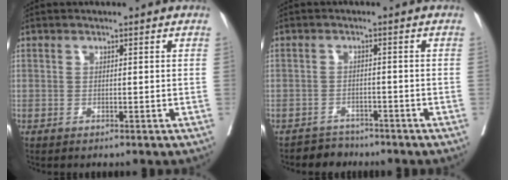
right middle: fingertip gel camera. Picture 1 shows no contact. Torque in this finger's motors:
{"motor_torque": [0.02, -0.04, -0.01, 0.00]}